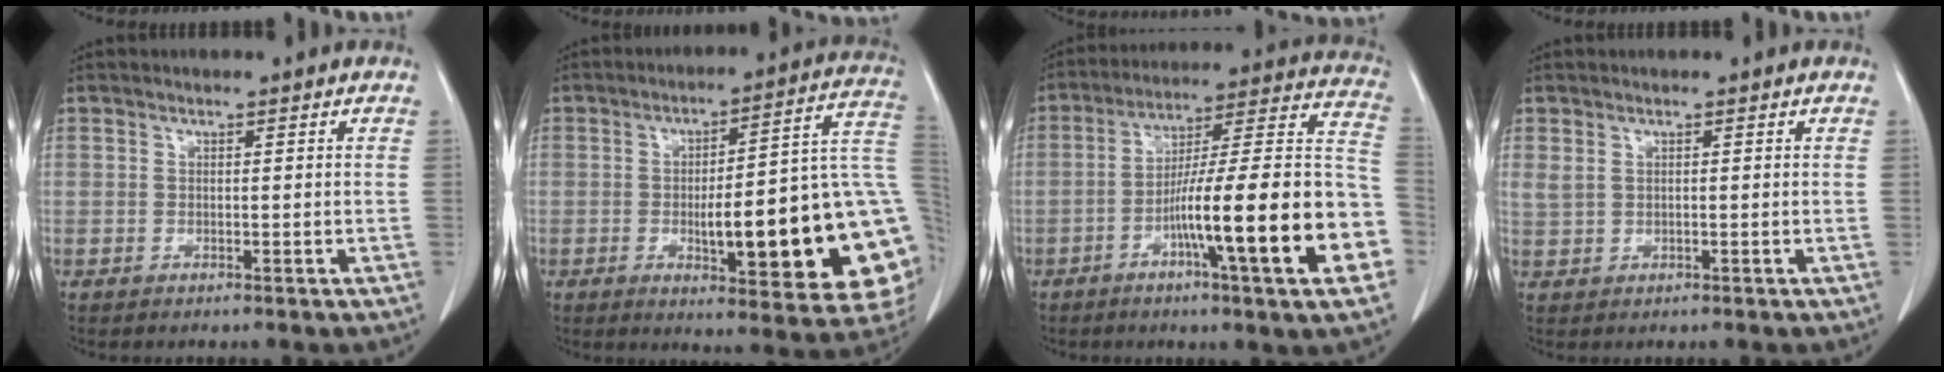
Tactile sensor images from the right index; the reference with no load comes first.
{"total": 24.4, "force": [-3.7, 4.2, 23.8], "torque": [-0.226, 0.017, -0.044]}
{"total": 23.2, "force": [-7.4, 1.0, 21.9], "torque": [-0.258, 0.011, -0.114]}
{"total": 1.5, "force": [0.5, 0.9, 1.1], "torque": [-0.031, 0.005, 0.018]}